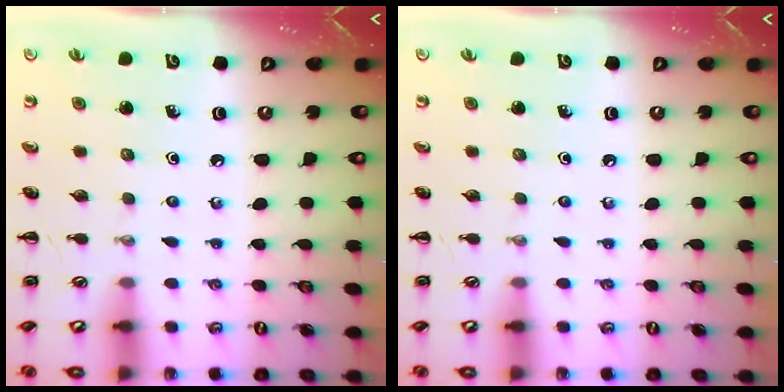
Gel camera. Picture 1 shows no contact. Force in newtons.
{"total": 0.0}